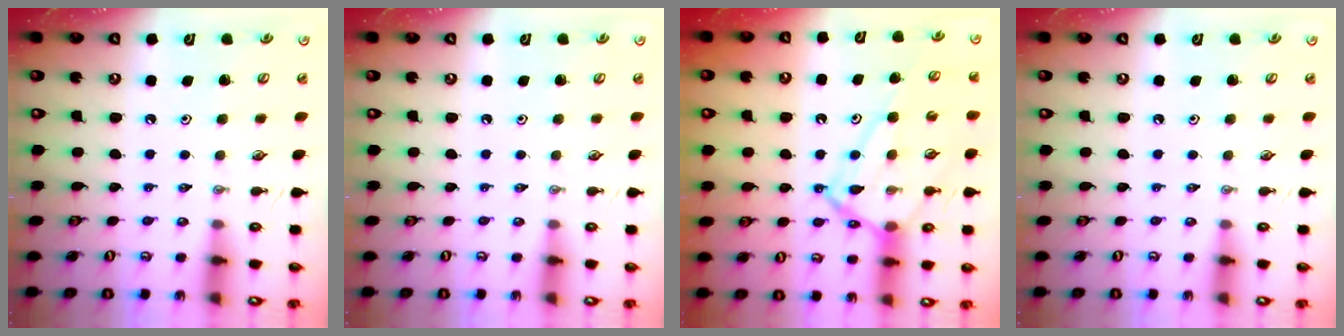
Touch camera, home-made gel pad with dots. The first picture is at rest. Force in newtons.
{"total": 0.0}
{"total": 14.5, "press": 14.5, "slide": 1.2}
{"total": 0.0}